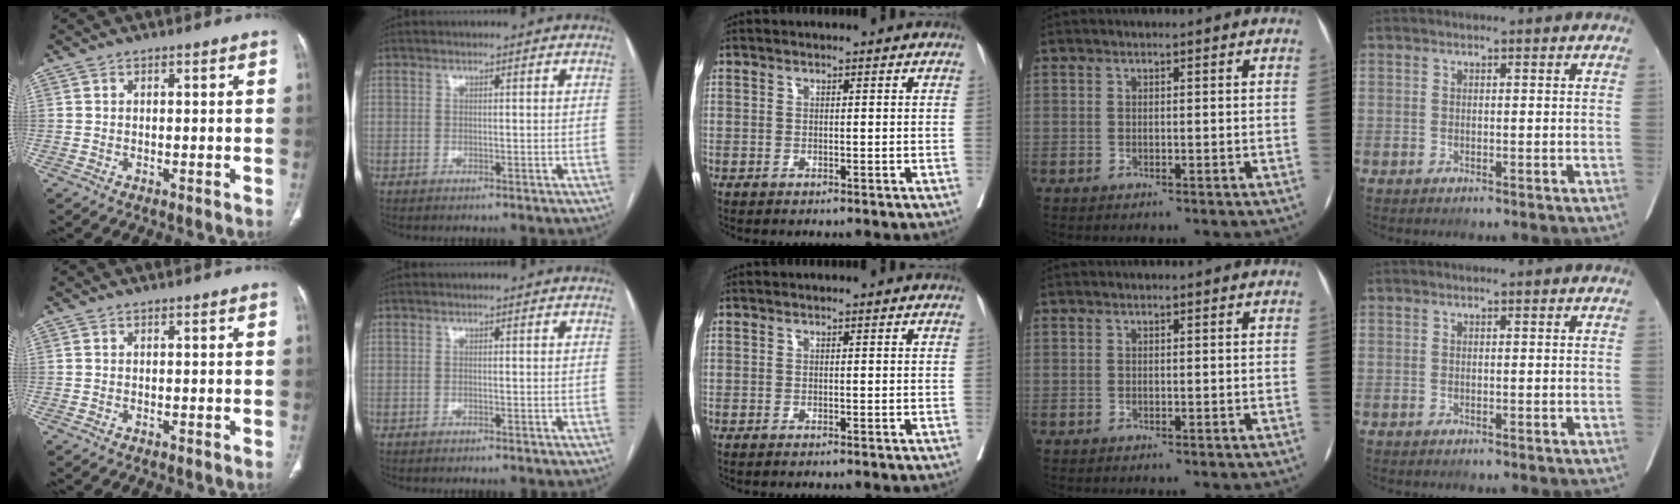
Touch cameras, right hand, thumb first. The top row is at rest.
{"middle": {"total": 1.4, "force": [-1.2, -0.1, 0.7], "torque": [-0.007, 0.000, -0.014]}}